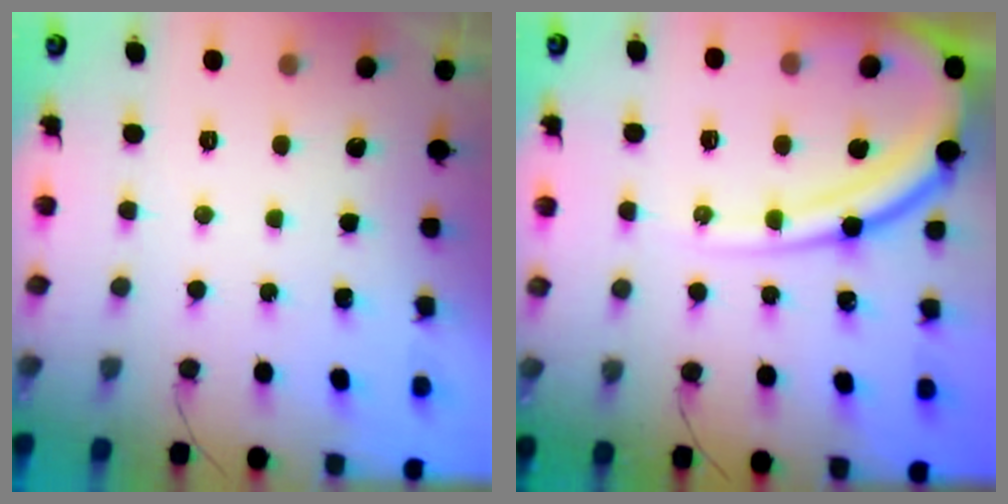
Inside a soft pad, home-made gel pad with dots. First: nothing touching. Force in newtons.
{"total": 14.4, "press": 14.3, "slide": 1.8}